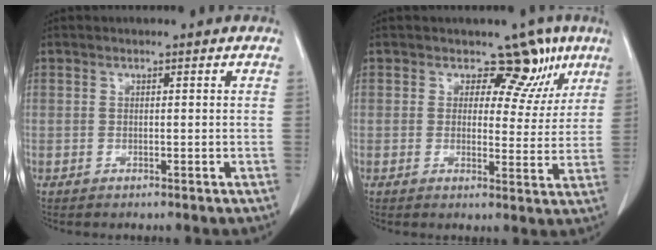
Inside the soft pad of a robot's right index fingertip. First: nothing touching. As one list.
[{"total": 9.4, "force": [5.1, 6.4, 4.6], "torque": [-0.045, 0.021, 0.067]}]